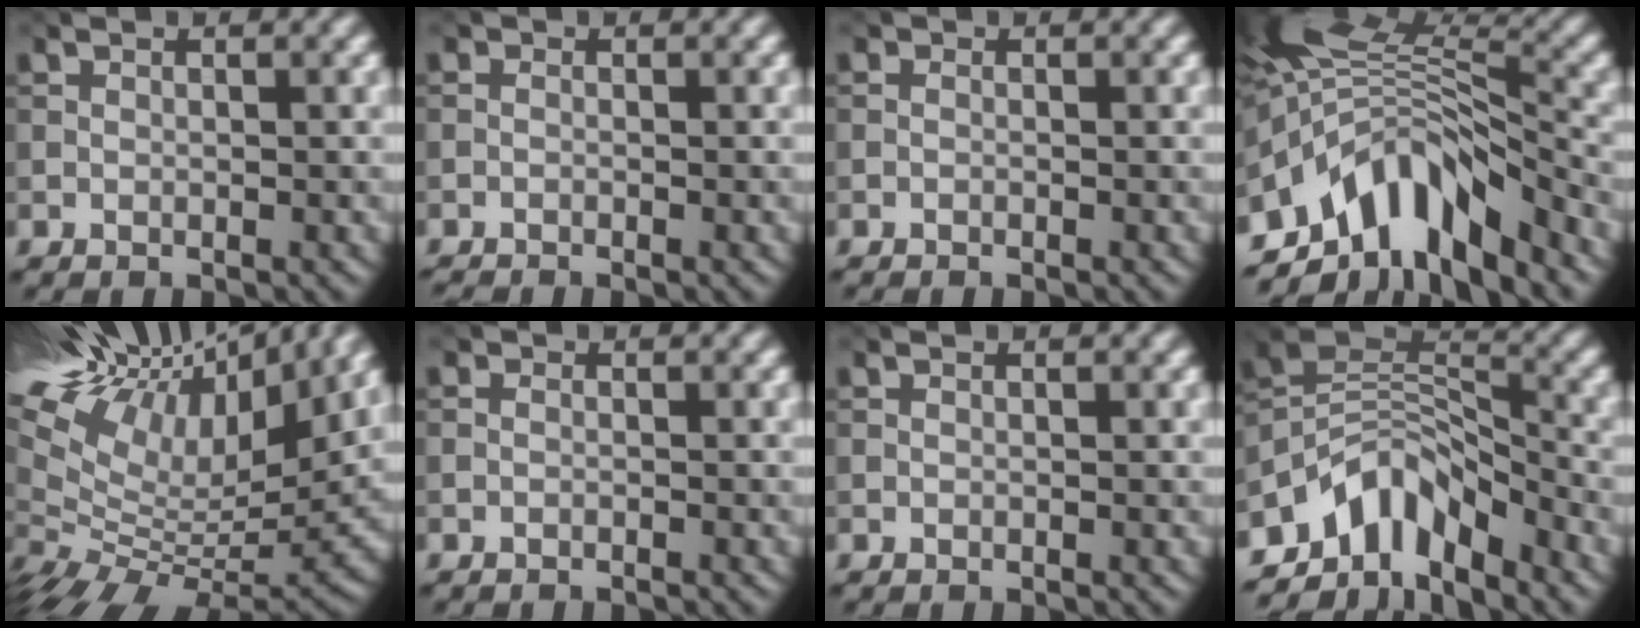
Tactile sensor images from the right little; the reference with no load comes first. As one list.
[{"total": 1.1, "force": [-1.1, 0.1, 0.3], "torque": [-0.007, -0.004, -0.025]}, {"total": 0.6, "force": [-0.5, 0.1, 0.1], "torque": [0.000, -0.001, -0.011]}, {"total": 10.7, "force": [-5.5, 5.4, 7.4], "torque": [-0.125, 0.013, -0.109]}, {"total": 19.0, "force": [9.6, 6.8, 15.0], "torque": [-0.246, 0.056, 0.173]}, {"total": 0.8, "force": [-0.7, 0.2, 0.2], "torque": [-0.002, -0.004, -0.016]}, {"total": 0.0}, {"total": 7.6, "force": [-5.8, 3.6, 3.5], "torque": [-0.041, -0.001, -0.122]}]